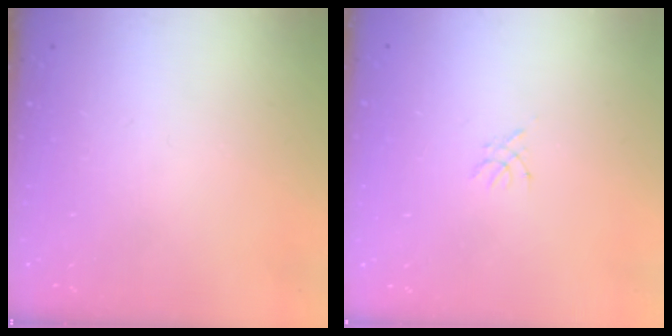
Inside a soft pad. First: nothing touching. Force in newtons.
{"total": 1.4, "press": 1.4, "slide": 0.3}